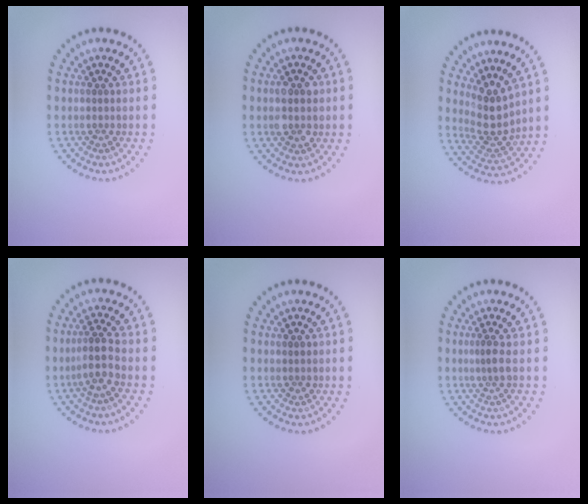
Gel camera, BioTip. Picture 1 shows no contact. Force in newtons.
{"total": 2.8, "press": 2.8, "slide": 0.3}
{"total": 3.5, "press": 3.1, "slide": 1.6}
{"total": 2.8, "press": 2.2, "slide": 1.6}
{"total": 0.9, "press": 0.8, "slide": 0.2}
{"total": 1.2, "press": 0.8, "slide": 0.8}